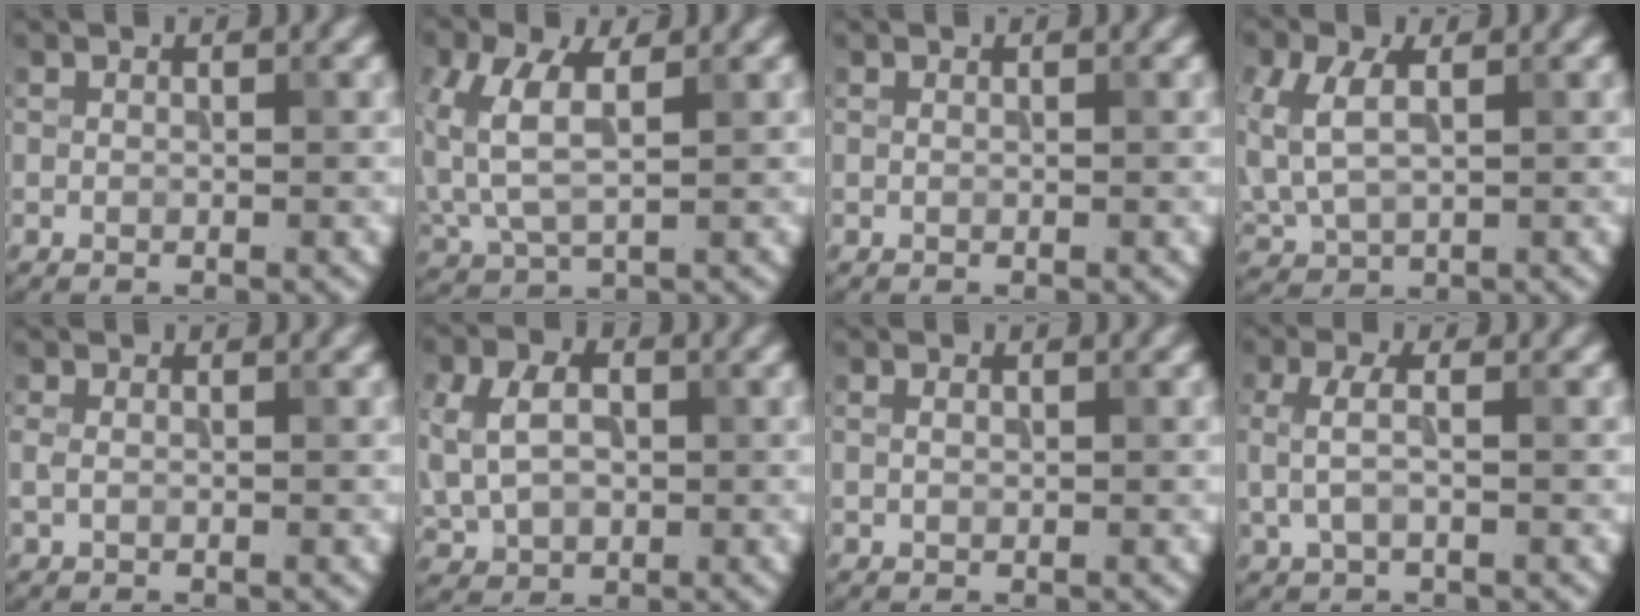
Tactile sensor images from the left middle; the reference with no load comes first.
{"total": 5.2, "force": [0.9, 3.0, 4.2], "torque": [-0.110, 0.005, 0.023]}
{"total": 0.0}
{"total": 5.8, "force": [1.1, 3.5, 4.4], "torque": [-0.116, 0.005, 0.022]}
{"total": 0.9, "force": [0.0, 0.5, 0.7], "torque": [-0.018, 0.000, -0.001]}
{"total": 7.1, "force": [1.1, 5.4, 4.5], "torque": [-0.114, 0.016, 0.015]}
{"total": 0.7, "force": [0.2, 0.4, 0.5], "torque": [-0.012, 0.003, 0.004]}
{"total": 2.5, "force": [0.1, 1.0, 2.3], "torque": [-0.052, 0.001, 0.000]}